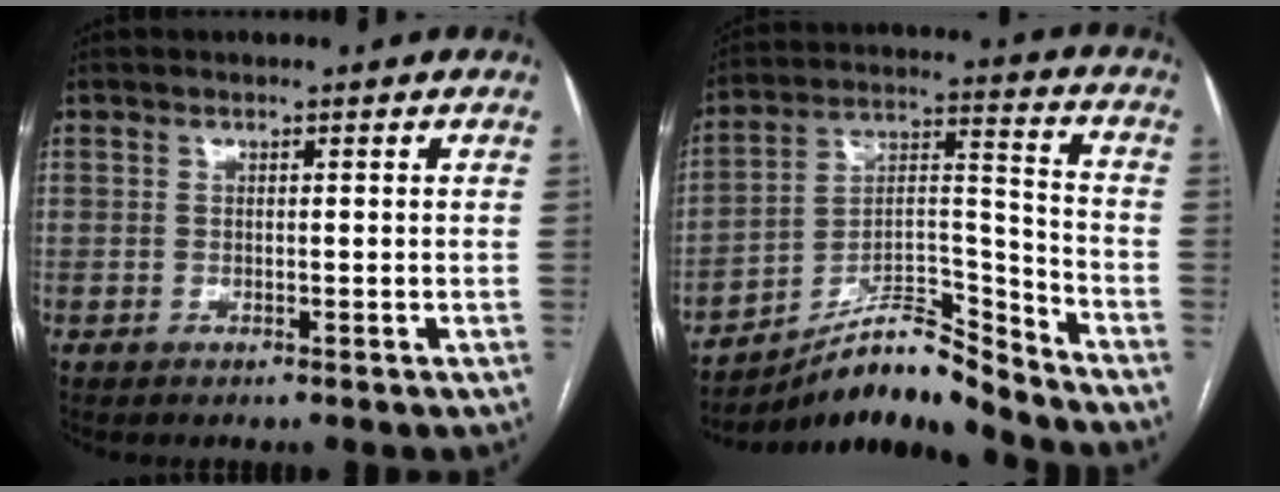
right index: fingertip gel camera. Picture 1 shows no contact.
{"total": 12.7, "force": [-11.7, 0.9, 4.8], "torque": [-0.080, 0.043, -0.206]}